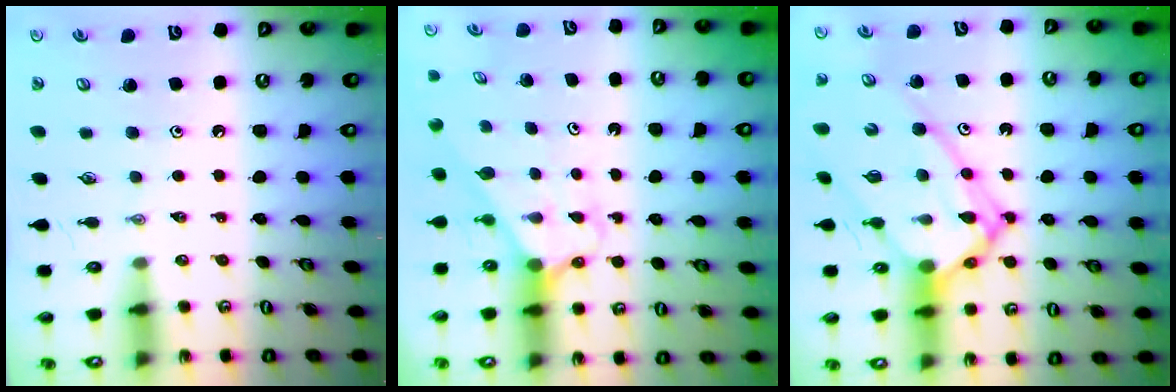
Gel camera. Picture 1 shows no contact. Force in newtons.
{"total": 2.6, "press": 2.6, "slide": 0.2}
{"total": 17.8, "press": 17.7, "slide": 1.7}